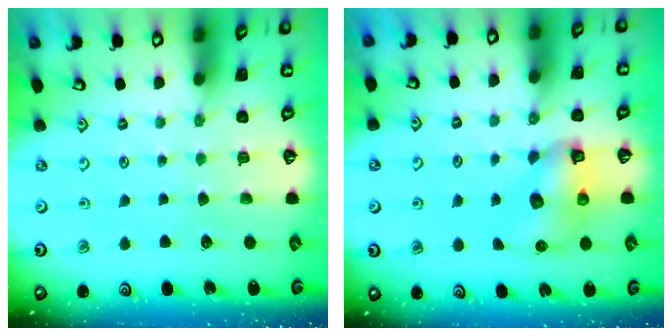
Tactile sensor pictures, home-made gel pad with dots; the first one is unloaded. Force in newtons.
{"total": 7.9, "press": 7.9, "slide": 0.5}